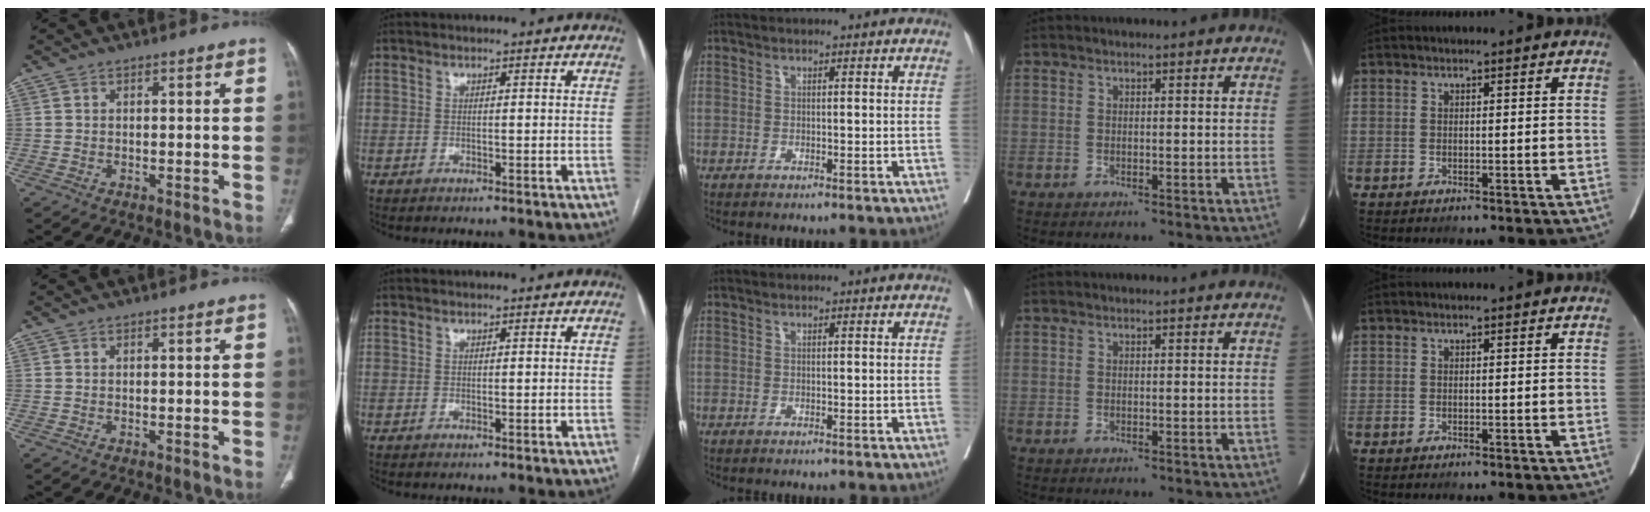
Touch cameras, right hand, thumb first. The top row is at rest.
{}